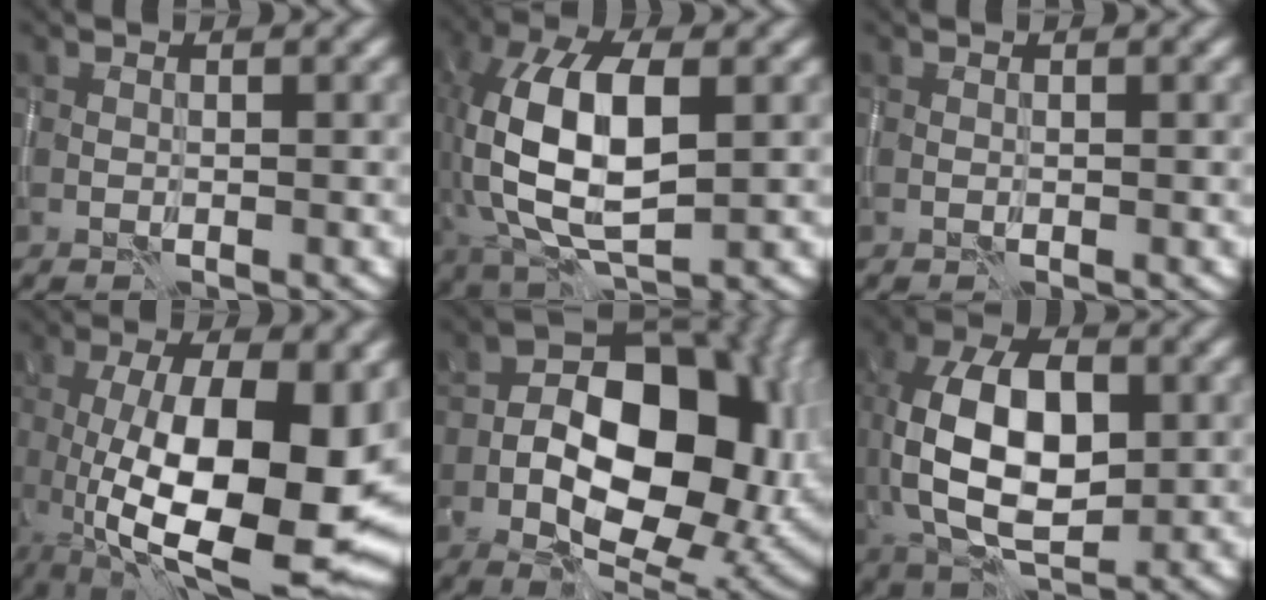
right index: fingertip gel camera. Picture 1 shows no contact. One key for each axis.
{"total": 11.3, "fx": 0.7, "fy": 5.6, "fz": 9.8, "tx": -0.195, "ty": 0.011, "tz": 0.008}
{"total": 0.0}
{"total": 15.2, "fx": -1.3, "fy": 5.9, "fz": 14.0, "tx": -0.216, "ty": -0.012, "tz": -0.016}
{"total": 15.3, "fx": -0.6, "fy": 9.5, "fz": 12.0, "tx": -0.151, "ty": 0.001, "tz": -0.011}
{"total": 10.7, "fx": 1.1, "fy": 6.1, "fz": 8.8, "tx": -0.162, "ty": 0.008, "tz": 0.018}